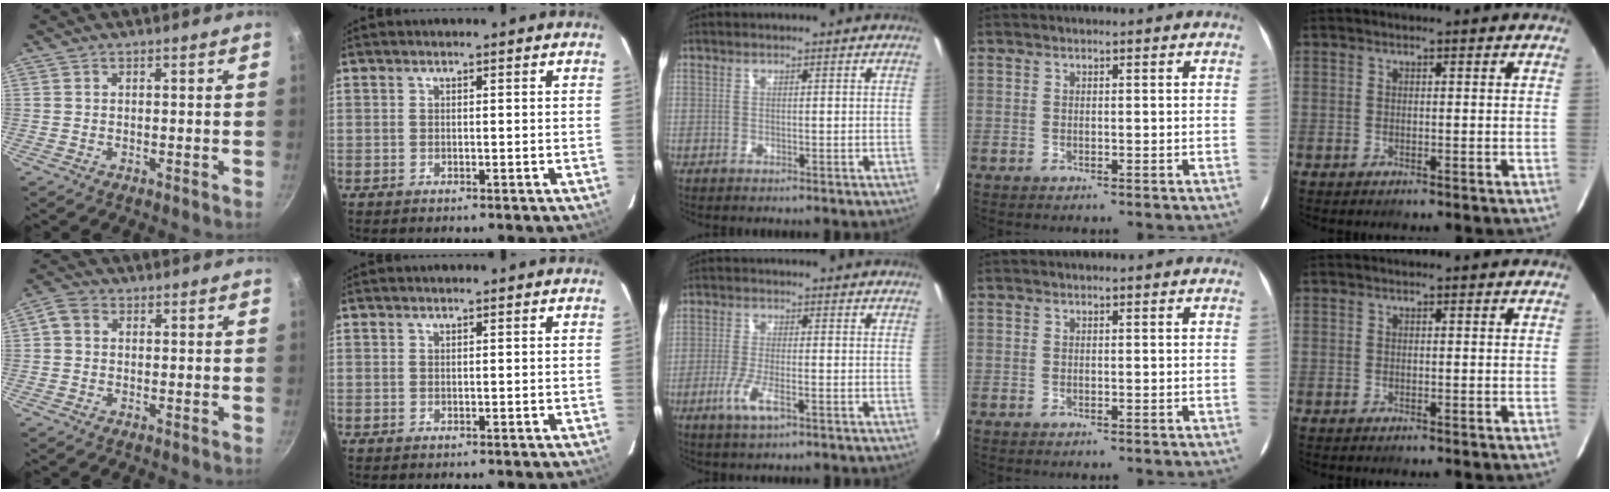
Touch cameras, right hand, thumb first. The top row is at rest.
{"thumb": {"total": 3.2, "force": [0.3, 2.6, 1.8], "torque": [-0.035, 0.009, -0.005]}, "middle": {"total": 5.5, "force": [-2.7, 1.3, 4.6], "torque": [-0.103, -0.013, -0.054]}}